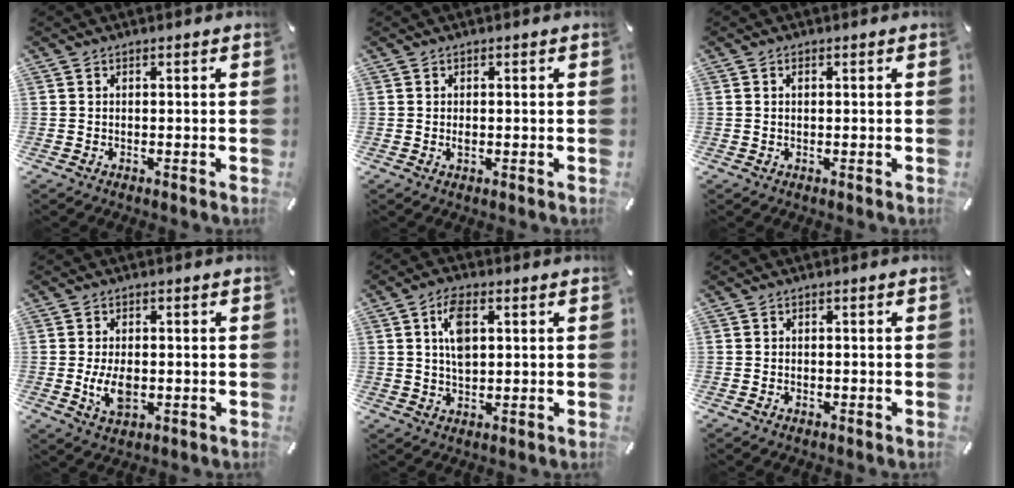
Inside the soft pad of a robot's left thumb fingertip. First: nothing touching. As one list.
[{"total": 1.2, "force": [0.0, 0.6, 1.0], "torque": [-0.020, 0.001, -0.002]}, {"total": 1.0, "force": [0.3, 0.5, 0.8], "torque": [-0.017, 0.003, 0.004]}, {"total": 6.7, "force": [-0.9, 4.0, 5.3], "torque": [-0.108, -0.005, -0.018]}, {"total": 7.0, "force": [1.9, 3.9, 5.5], "torque": [-0.093, 0.001, 0.029]}, {"total": 1.2, "force": [-0.5, 0.9, 0.7], "torque": [-0.014, 0.003, -0.011]}]